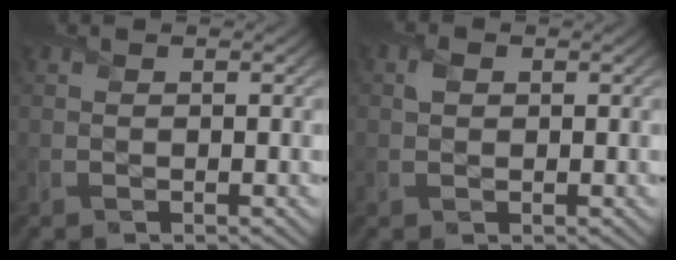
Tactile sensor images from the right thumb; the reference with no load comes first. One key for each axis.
{"total": 1.3, "fx": 0.5, "fy": 1.0, "fz": 0.6, "tx": -0.015, "ty": 0.003, "tz": 0.005}